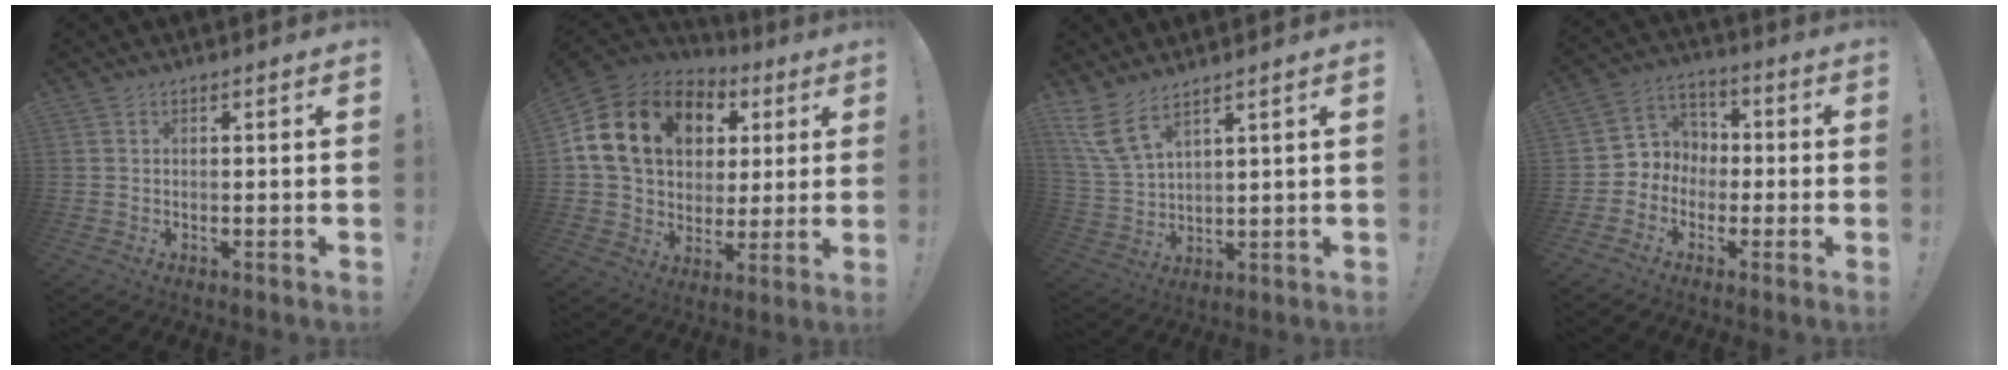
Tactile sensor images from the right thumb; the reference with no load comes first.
{"total": 19.4, "force": [7.1, 14.0, 11.4], "torque": [-0.202, -0.018, 0.144]}
{"total": 8.3, "force": [6.1, 2.7, 5.0], "torque": [-0.108, -0.026, 0.122]}
{"total": 7.0, "force": [-2.8, 6.4, 0.8], "torque": [-0.008, 0.021, -0.044]}